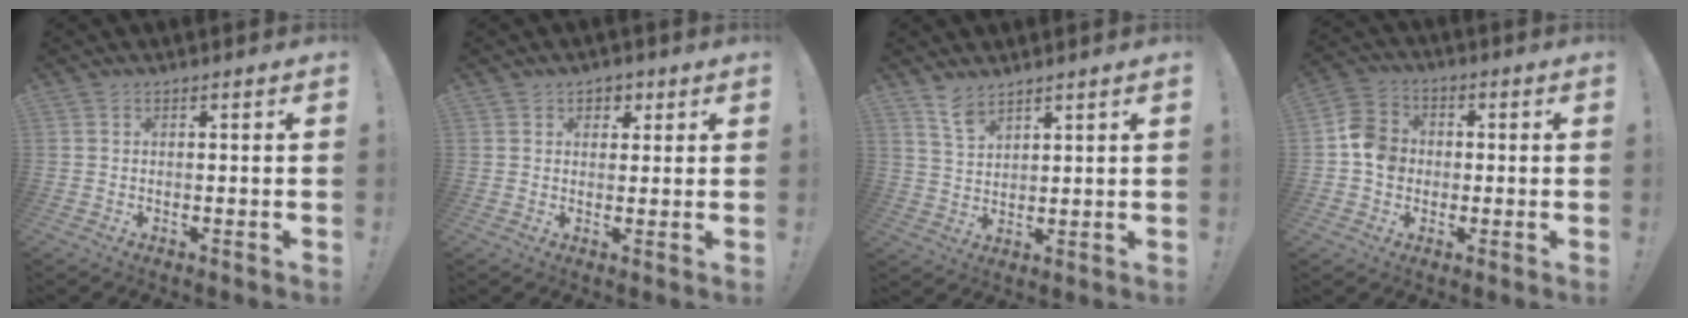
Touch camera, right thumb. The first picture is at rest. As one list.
[{"total": 3.6, "force": [1.4, 3.0, 1.3], "torque": [-0.006, 0.000, 0.021]}, {"total": 6.5, "force": [5.3, 3.0, 2.5], "torque": [-0.042, -0.034, 0.099]}, {"total": 9.5, "force": [-1.0, 8.3, 4.3], "torque": [-0.064, 0.017, -0.014]}]